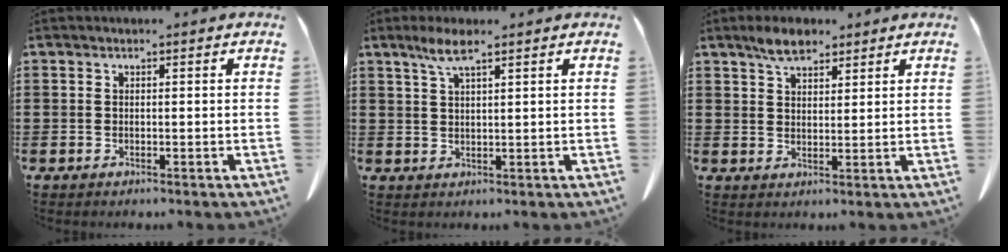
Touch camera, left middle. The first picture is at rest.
{"total": 4.2, "force": [2.5, 0.6, 3.2], "torque": [-0.070, 0.004, 0.044]}
{"total": 4.6, "force": [3.5, 1.9, 2.3], "torque": [-0.053, 0.006, 0.065]}